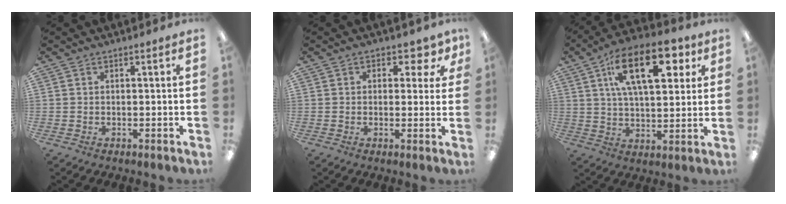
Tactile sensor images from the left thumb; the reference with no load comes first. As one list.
[{"total": 3.8, "force": [1.4, 2.8, 2.2], "torque": [-0.014, -0.002, 0.020]}, {"total": 18.9, "force": [8.4, 9.2, 14.2], "torque": [-0.208, -0.017, 0.136]}]